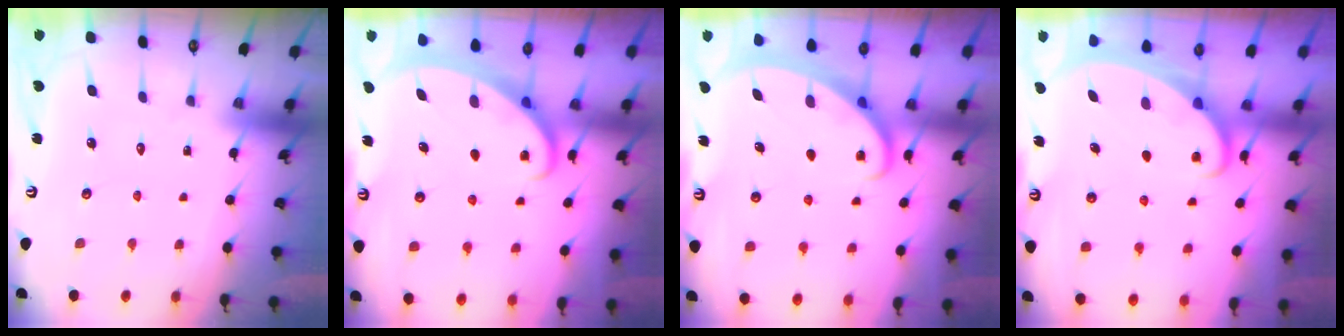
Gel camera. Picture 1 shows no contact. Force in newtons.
{"total": 2.5, "press": 2.4, "slide": 0.3}
{"total": 2.5, "press": 2.4, "slide": 0.3}
{"total": 2.3, "press": 2.3, "slide": 0.3}